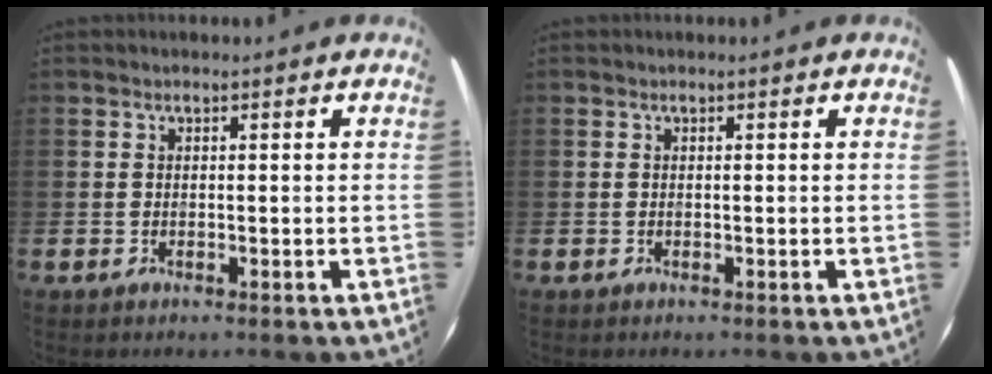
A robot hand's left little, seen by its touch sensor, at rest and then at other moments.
{"total": 0.0}